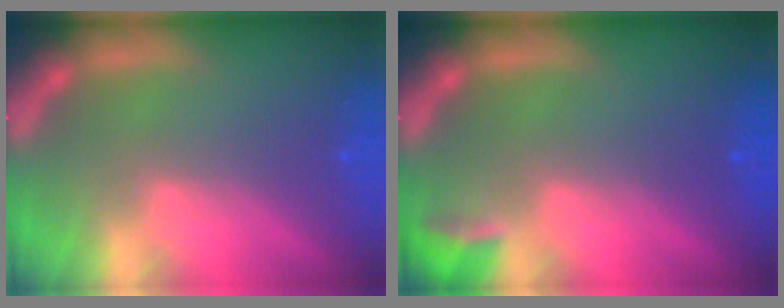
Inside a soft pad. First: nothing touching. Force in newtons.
{"total": 1.9}